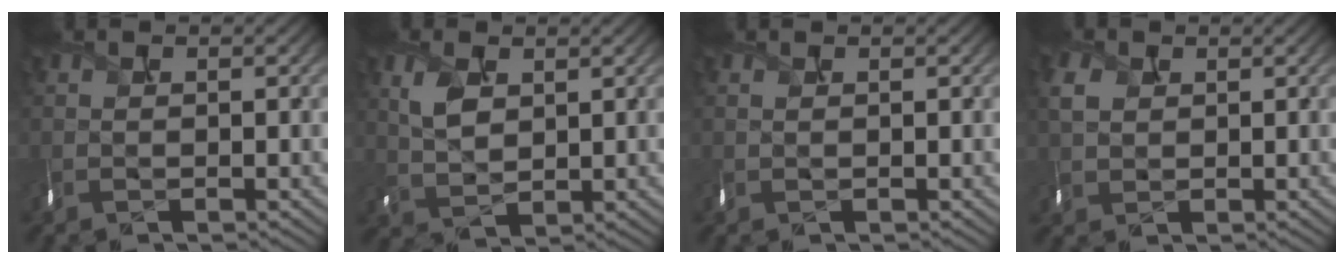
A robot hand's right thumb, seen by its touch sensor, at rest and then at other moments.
{"total": 3.3, "force": [1.5, 2.1, 2.1], "torque": [-0.065, -0.008, 0.039]}
{"total": 0.0}
{"total": 2.1, "force": [0.7, 1.9, 0.5], "torque": [-0.030, -0.006, 0.023]}